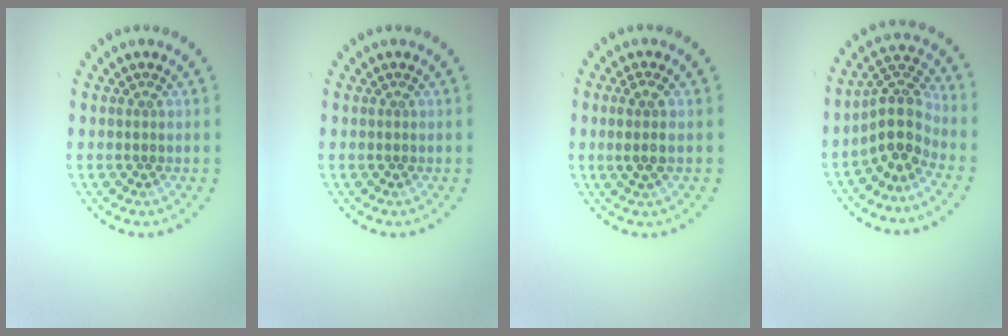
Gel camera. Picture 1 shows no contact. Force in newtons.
{"total": 0.0}
{"total": 1.9, "press": 1.6, "slide": 1.0}
{"total": 4.0, "press": 3.0, "slide": 2.6}